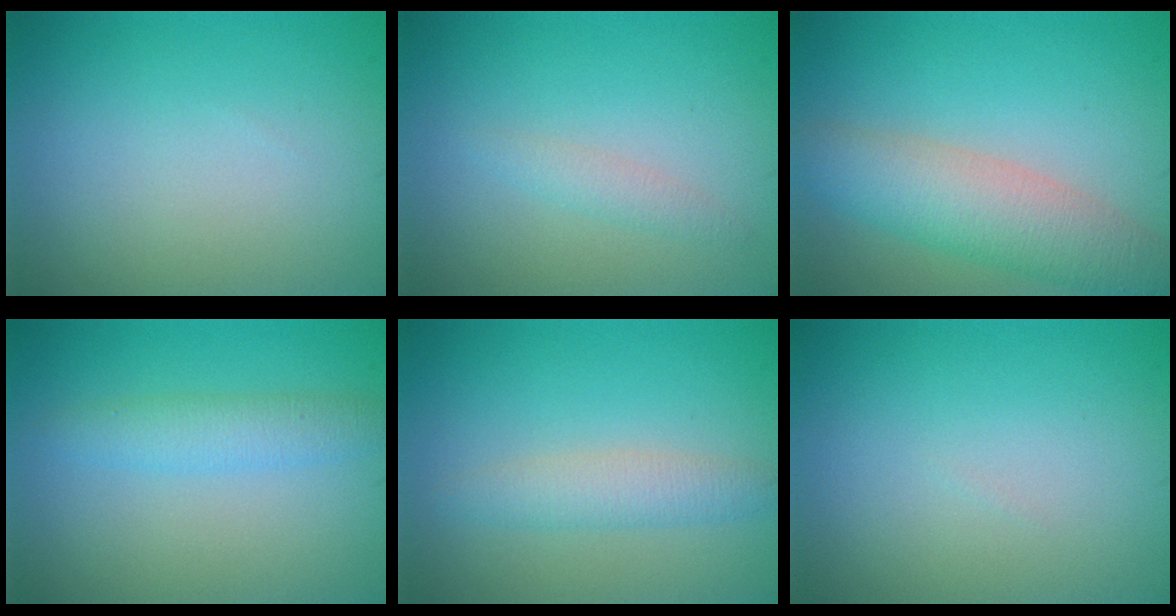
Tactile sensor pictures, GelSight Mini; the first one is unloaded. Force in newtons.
{"total": 1.3, "press": 1.3, "slide": 0.0}
{"total": 6.1, "press": 6.0, "slide": 0.5}
{"total": 2.5, "press": 2.5, "slide": 0.1}
{"total": 2.5, "press": 2.5, "slide": 0.0}
{"total": 0.0}